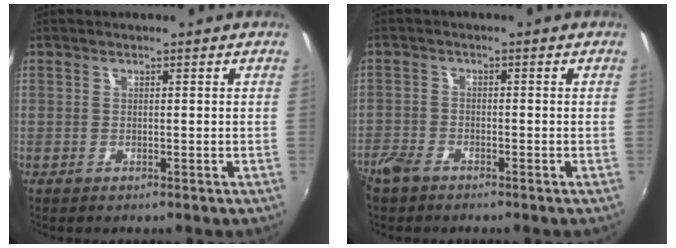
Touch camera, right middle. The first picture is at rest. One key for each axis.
{"total": 4.3, "fx": -3.4, "fy": 1.9, "fz": 1.7, "tx": -0.047, "ty": -0.008, "tz": -0.071}